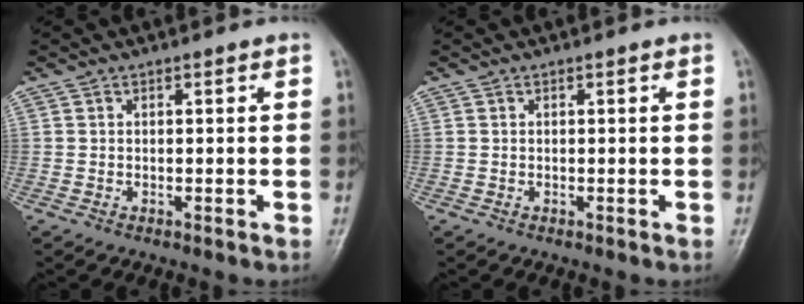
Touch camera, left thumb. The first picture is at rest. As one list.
[{"total": 0.0}]